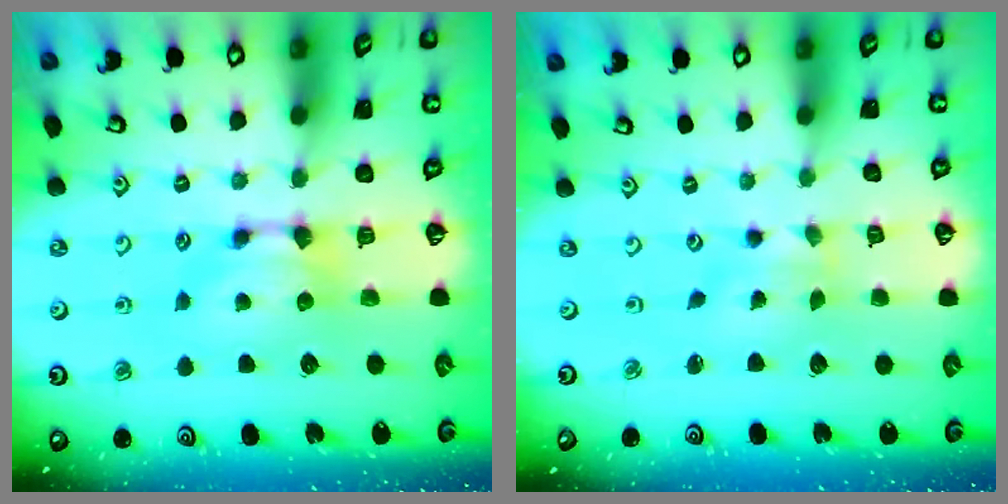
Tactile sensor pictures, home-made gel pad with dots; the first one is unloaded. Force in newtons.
{"total": 2.4, "press": 2.2, "slide": 1.0}